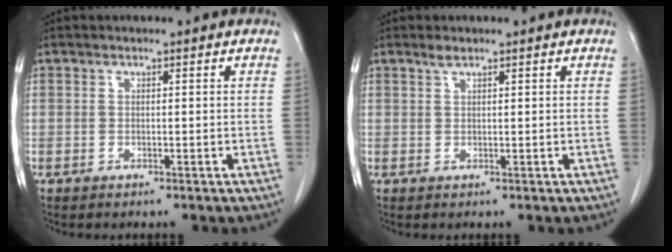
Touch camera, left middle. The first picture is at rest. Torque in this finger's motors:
{"motor_torque": [0.45, -0.39, -0.01, 0.01]}